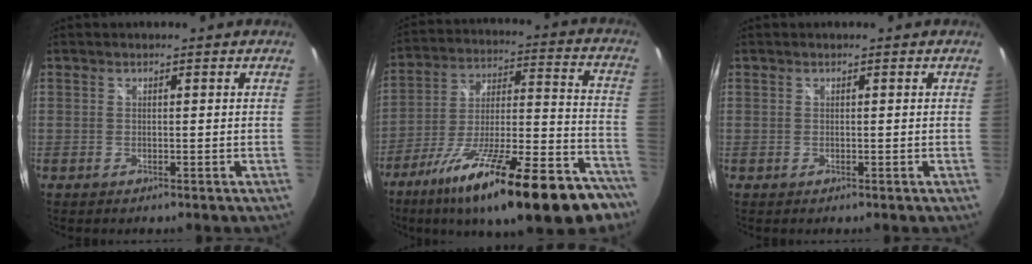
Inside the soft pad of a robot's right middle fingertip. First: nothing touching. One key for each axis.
{"total": 30.1, "fx": -20.6, "fy": 8.1, "fz": 20.4, "tx": -0.310, "ty": -0.037, "tz": -0.302}
{"total": 0.0}